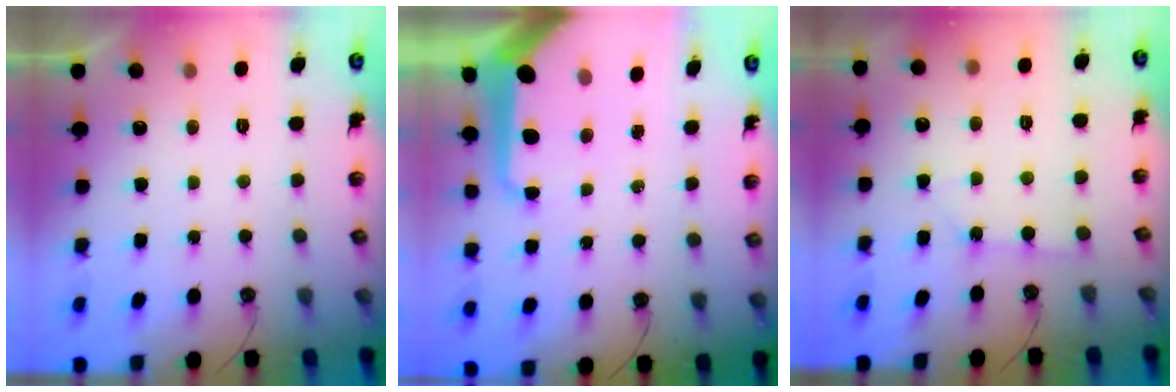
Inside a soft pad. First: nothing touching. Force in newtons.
{"total": 16.4, "press": 16.3, "slide": 1.7}
{"total": 2.1, "press": 2.1, "slide": 0.2}